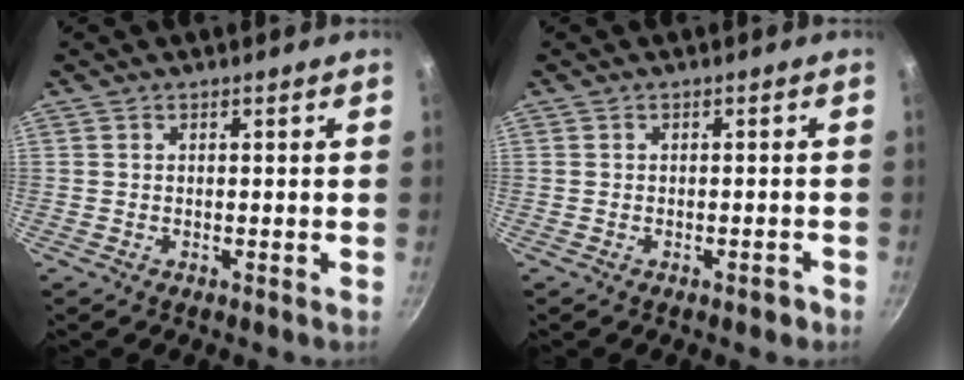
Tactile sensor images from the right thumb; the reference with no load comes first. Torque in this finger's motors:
{"motor_torque": [-0.25, 0.05, -0.23, 0.07, 0.01]}